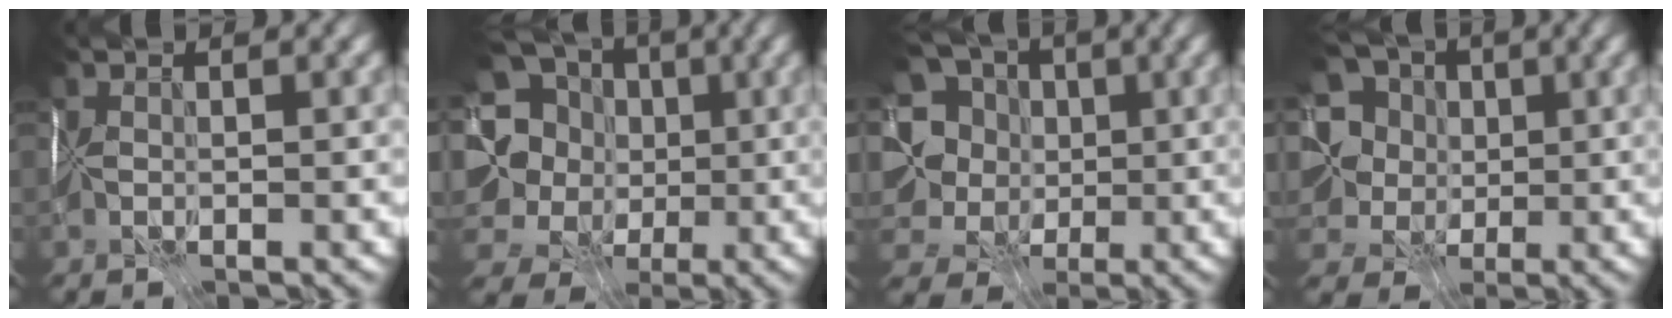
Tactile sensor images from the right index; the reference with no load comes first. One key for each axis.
{"total": 13.9, "fx": 1.9, "fy": 12.5, "fz": 5.9, "tx": -0.138, "ty": 0.020, "tz": 0.011}
{"total": 10.9, "fx": 2.0, "fy": 9.3, "fz": 5.3, "tx": -0.124, "ty": 0.024, "tz": 0.015}
{"total": 9.4, "fx": 2.8, "fy": 7.3, "fz": 5.2, "tx": -0.108, "ty": 0.017, "tz": 0.028}